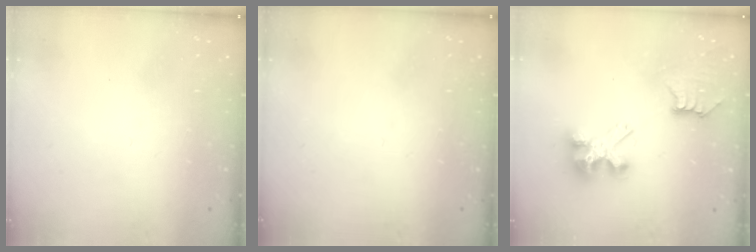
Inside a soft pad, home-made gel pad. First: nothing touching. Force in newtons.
{"total": 0.0}
{"total": 7.3, "press": 7.3, "slide": 0.2}